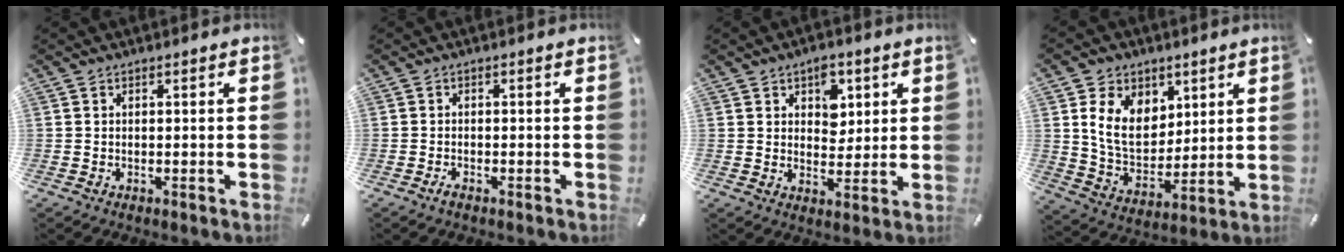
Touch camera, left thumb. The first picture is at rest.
{"total": 1.0, "force": [-0.8, 0.3, 0.5], "torque": [-0.013, -0.001, -0.016]}
{"total": 6.5, "force": [3.0, 4.9, 3.1], "torque": [-0.028, -0.010, 0.045]}
{"total": 12.3, "force": [4.8, 9.7, 6.0], "torque": [-0.125, -0.017, 0.093]}